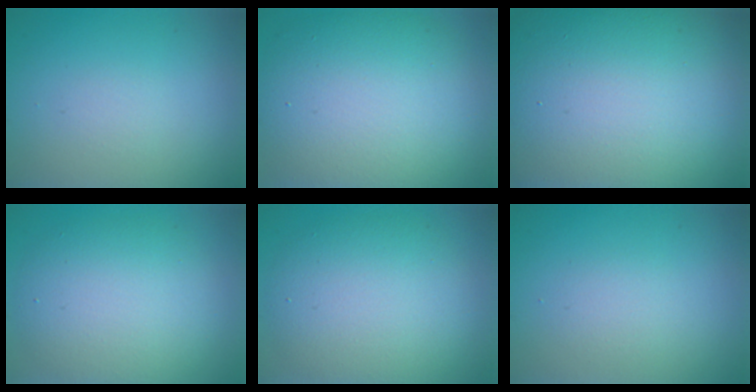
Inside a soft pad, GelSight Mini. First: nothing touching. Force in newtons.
{"total": 11.6, "press": 11.5, "slide": 0.6}
{"total": 25.1, "press": 25.1, "slide": 1.4}
{"total": 6.7, "press": 6.7, "slide": 0.3}
{"total": 7.1, "press": 7.1, "slide": 0.5}
{"total": 1.5, "press": 1.5, "slide": 0.1}